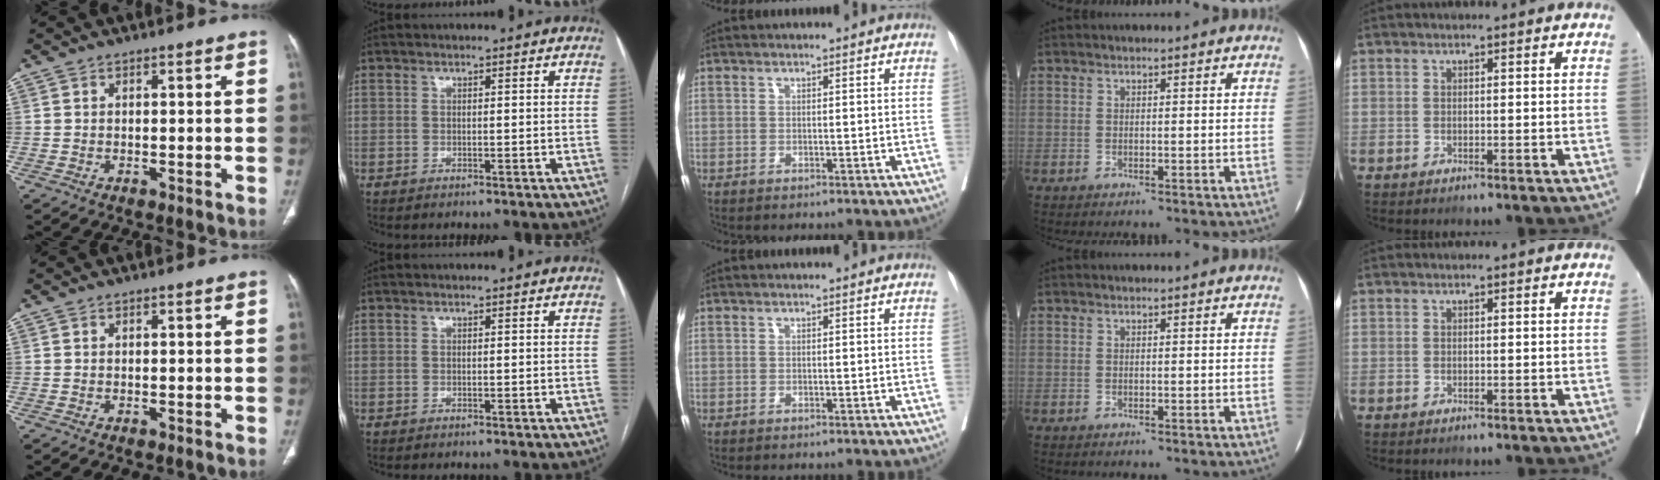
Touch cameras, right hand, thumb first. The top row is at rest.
{}